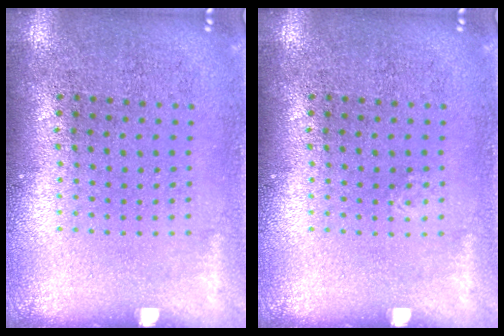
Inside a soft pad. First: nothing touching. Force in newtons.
{"total": 0.0}